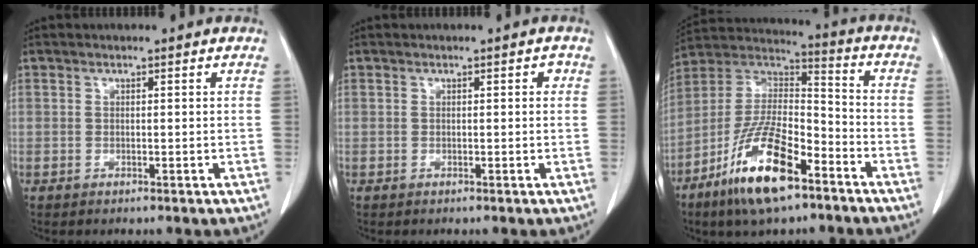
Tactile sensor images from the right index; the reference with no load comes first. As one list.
[{"total": 0.8, "force": [0.2, 0.4, 0.7], "torque": [-0.010, 0.006, 0.004]}, {"total": 16.8, "force": [-9.6, 5.0, 12.8], "torque": [-0.252, -0.003, -0.174]}]